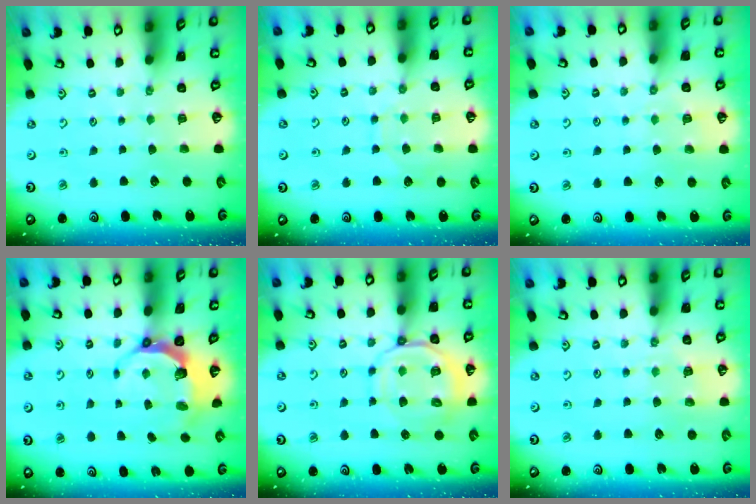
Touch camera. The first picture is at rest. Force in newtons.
{"total": 7.6, "press": 7.6, "slide": 0.5}
{"total": 4.5, "press": 4.5, "slide": 0.6}
{"total": 6.8, "press": 5.4, "slide": 4.1}
{"total": 11.5, "press": 11.4, "slide": 1.5}
{"total": 4.7, "press": 4.6, "slide": 0.5}